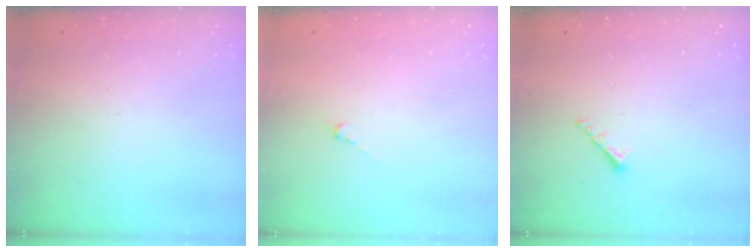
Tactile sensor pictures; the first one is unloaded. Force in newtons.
{"total": 0.5, "press": 0.3, "slide": 0.4}
{"total": 1.2, "press": 1.1, "slide": 0.5}